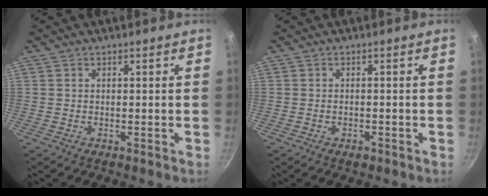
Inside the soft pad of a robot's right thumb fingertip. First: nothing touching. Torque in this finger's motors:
{"motor_torque": [-0.35, 0.01, 0.05, 0.48, -0.02]}